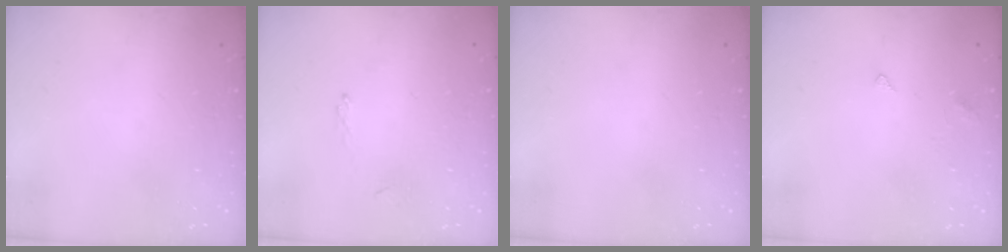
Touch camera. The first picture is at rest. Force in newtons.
{"total": 1.1, "press": 1.0, "slide": 0.5}
{"total": 0.0}
{"total": 2.8, "press": 2.8, "slide": 0.5}